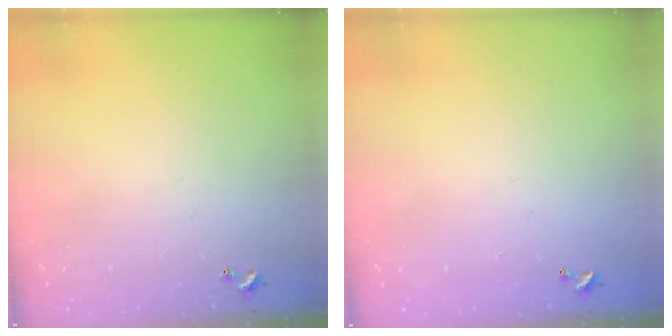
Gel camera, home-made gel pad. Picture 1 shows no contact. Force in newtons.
{"total": 2.9, "press": 2.9, "slide": 0.1}